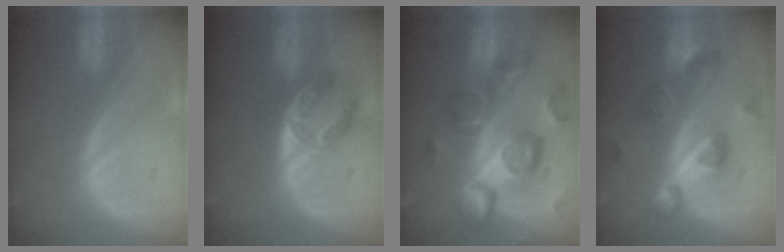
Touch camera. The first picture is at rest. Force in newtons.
{"total": 5.7, "press": 4.7, "slide": 3.3}
{"total": 12.2, "press": 10.7, "slide": 6.0}
{"total": 9.4, "press": 8.2, "slide": 4.6}